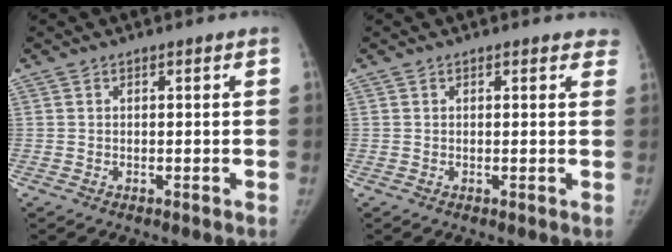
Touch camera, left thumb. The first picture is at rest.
{"total": 2.5, "force": [2.1, 1.1, 0.7], "torque": [0.019, -0.005, 0.008]}